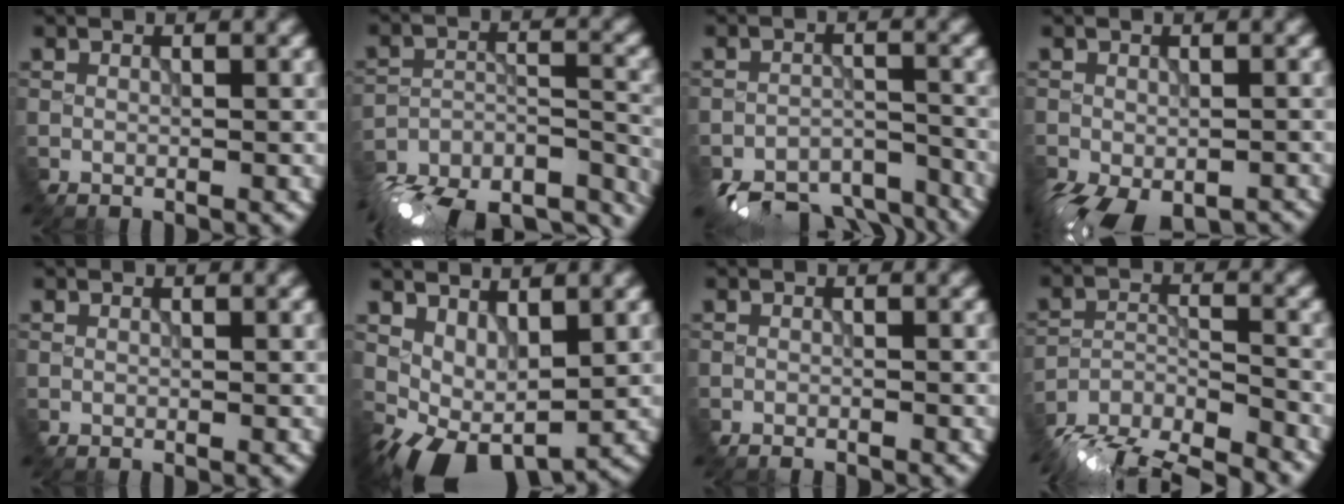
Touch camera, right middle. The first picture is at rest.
{"total": 16.9, "force": [-15.6, 4.7, 4.3], "torque": [-0.058, -0.011, -0.197]}
{"total": 10.9, "force": [-9.6, 4.0, 3.1], "torque": [-0.040, -0.023, -0.126]}
{"total": 8.4, "force": [-6.1, 3.5, 4.6], "torque": [-0.087, -0.045, -0.075]}
{"total": 0.0}
{"total": 4.3, "force": [-0.6, 2.4, 3.5], "torque": [-0.060, -0.004, -0.005]}
{"total": 1.5, "force": [-1.5, 0.0, 0.1], "torque": [0.004, -0.004, -0.023]}
{"total": 12.2, "force": [-11.6, 2.9, 2.8], "torque": [-0.042, -0.016, -0.167]}